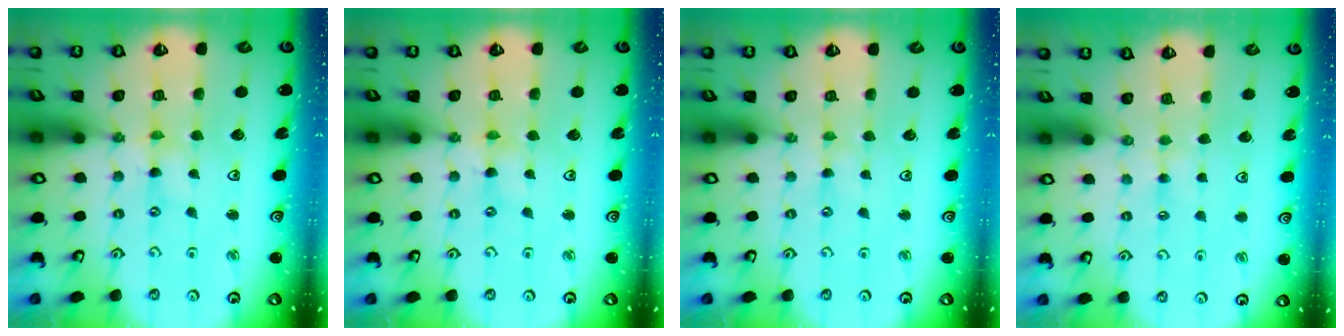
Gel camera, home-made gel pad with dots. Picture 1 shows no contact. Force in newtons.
{"total": 1.2, "press": 1.2, "slide": 0.3}
{"total": 0.7, "press": 0.6, "slide": 0.1}
{"total": 1.5, "press": 1.5, "slide": 0.4}